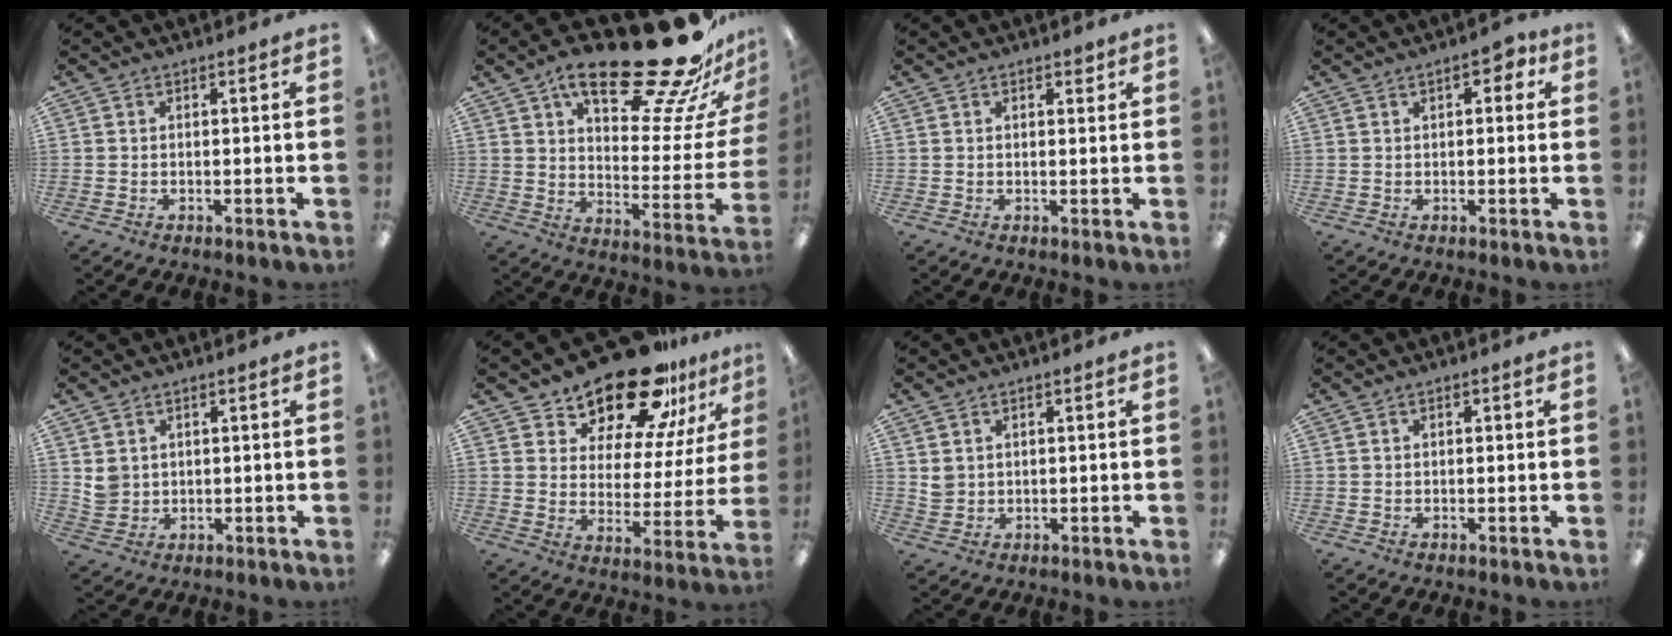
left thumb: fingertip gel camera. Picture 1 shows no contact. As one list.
[{"total": 28.6, "force": [19.6, 9.1, 18.7], "torque": [-0.256, -0.140, 0.313]}, {"total": 1.7, "force": [1.0, 0.9, 1.0], "torque": [-0.004, -0.004, 0.014]}, {"total": 4.3, "force": [1.8, 2.1, 3.3], "torque": [-0.044, 0.000, 0.025]}, {"total": 3.9, "force": [1.6, 3.5, 0.6], "torque": [-0.013, 0.001, 0.031]}, {"total": 20.1, "force": [16.9, 7.3, 8.0], "torque": [-0.136, -0.130, 0.296]}, {"total": 2.9, "force": [1.4, 2.5, 0.6], "torque": [-0.016, 0.005, 0.028]}, {"total": 0.8, "force": [0.4, 0.5, 0.5], "torque": [-0.002, 0.000, 0.005]}]